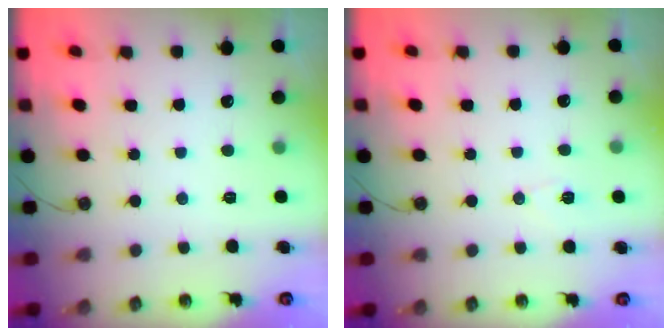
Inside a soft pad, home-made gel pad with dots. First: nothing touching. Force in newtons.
{"total": 6.0, "press": 5.9, "slide": 0.7}